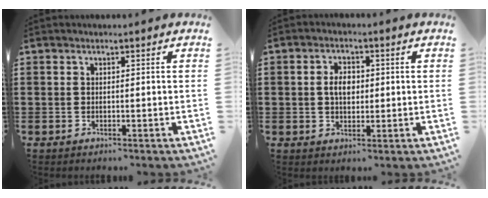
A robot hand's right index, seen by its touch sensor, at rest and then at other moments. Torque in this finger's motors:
{"motor_torque": [0.64, -0.35, 0.24, 0.11]}